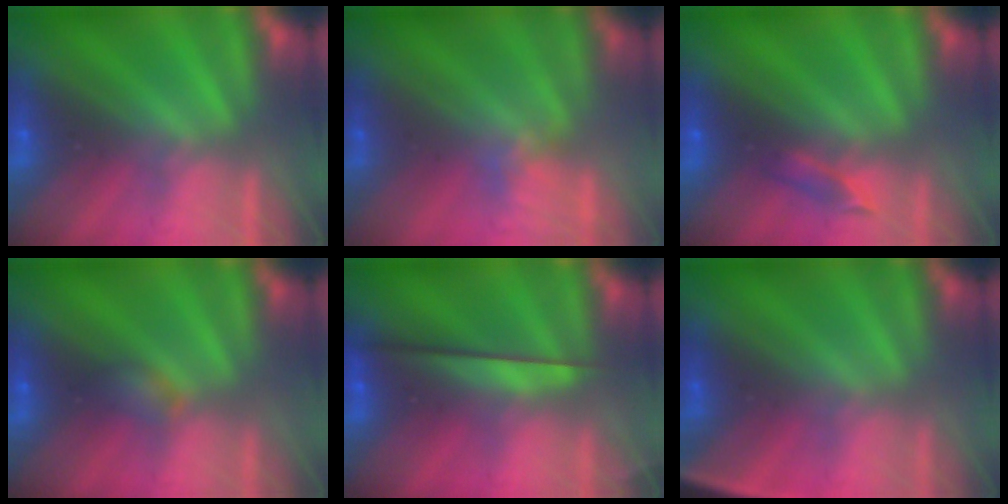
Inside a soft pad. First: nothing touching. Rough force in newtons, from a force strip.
{"total": 2.3}
{"total": 2.2}
{"total": 2.2}
{"total": 2.4}
{"total": 2.7}